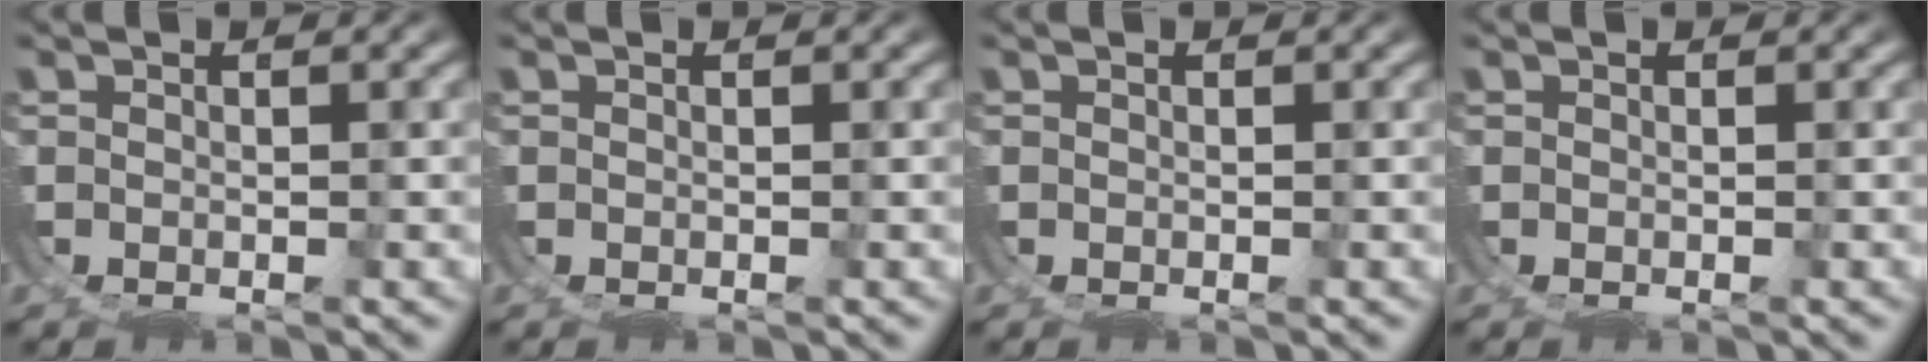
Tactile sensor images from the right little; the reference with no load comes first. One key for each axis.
{"total": 0.0}
{"total": 0.0}
{"total": 0.0}